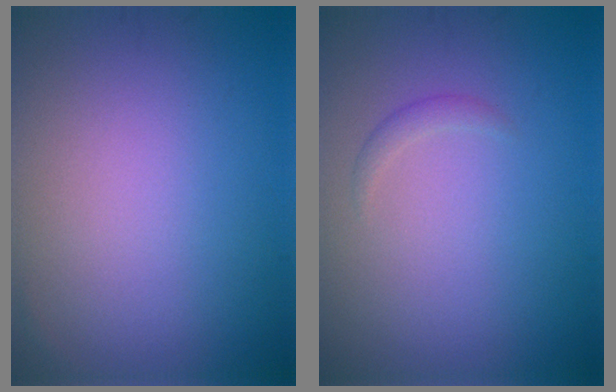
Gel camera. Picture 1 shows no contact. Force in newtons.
{"total": 0.8, "press": 0.8, "slide": 0.0}